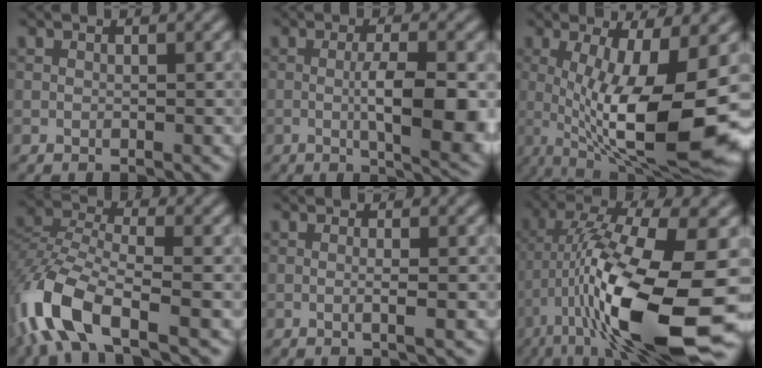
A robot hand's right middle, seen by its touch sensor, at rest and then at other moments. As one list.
[{"total": 7.0, "force": [-0.9, 1.7, 6.7], "torque": [-0.108, -0.007, -0.010]}, {"total": 13.5, "force": [-1.1, 3.6, 12.9], "torque": [-0.200, -0.018, -0.015]}, {"total": 8.6, "force": [-4.9, 3.6, 6.1], "torque": [-0.137, -0.002, -0.108]}, {"total": 1.6, "force": [-0.1, 0.4, 1.5], "torque": [-0.020, -0.002, -0.007]}, {"total": 15.2, "force": [-4.3, 4.6, 13.9], "torque": [-0.260, -0.005, -0.072]}]